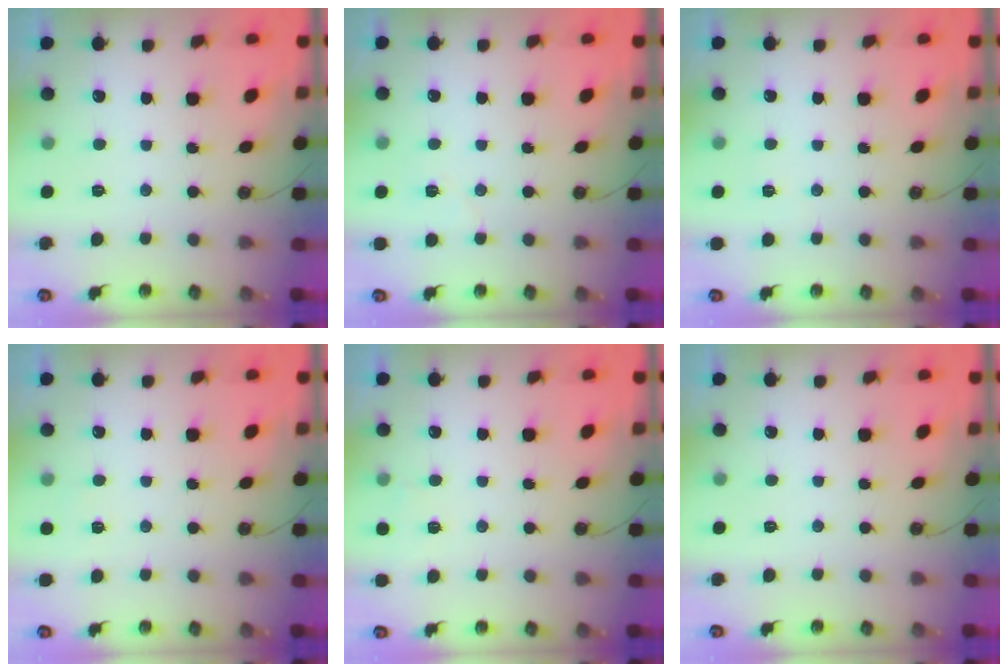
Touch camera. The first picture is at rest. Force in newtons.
{"total": 5.1, "press": 5.0, "slide": 1.1}
{"total": 2.5, "press": 1.1, "slide": 2.2}
{"total": 2.7, "press": 2.4, "slide": 1.3}
{"total": 3.5, "press": 3.5, "slide": 0.4}
{"total": 0.0}